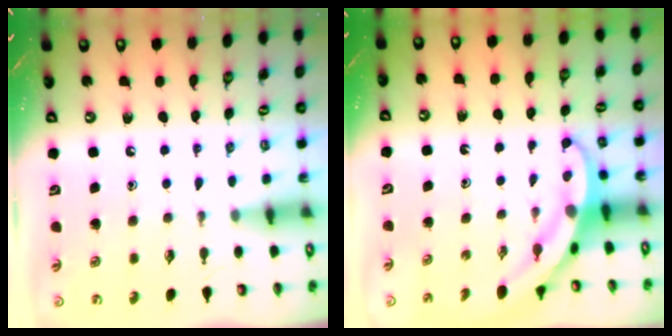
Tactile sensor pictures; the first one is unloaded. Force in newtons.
{"total": 4.0, "press": 4.0, "slide": 0.7}